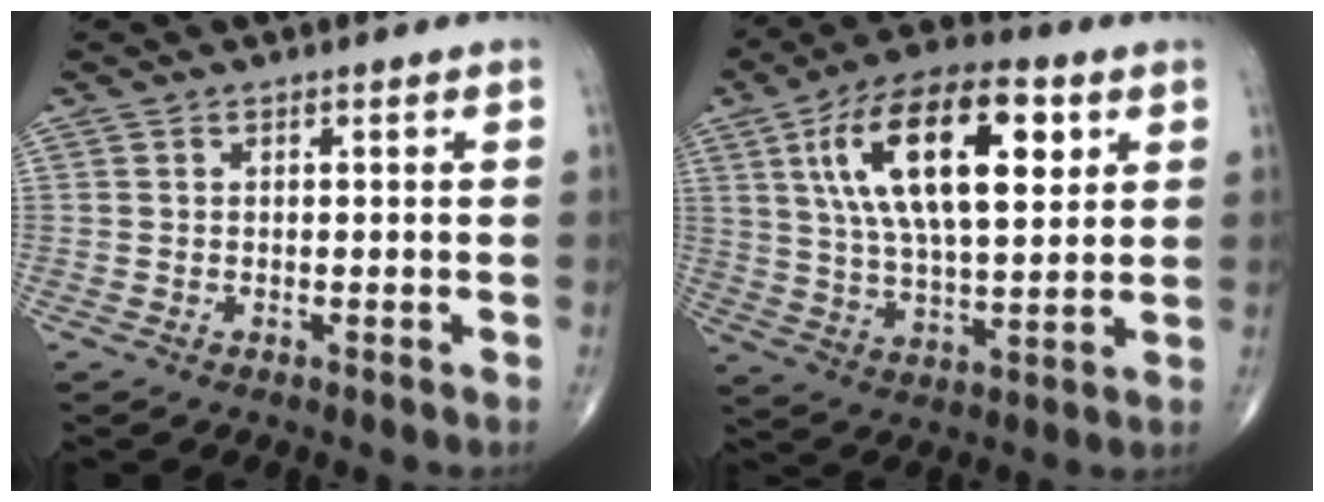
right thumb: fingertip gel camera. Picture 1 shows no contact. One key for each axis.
{"total": 21.0, "fx": 6.9, "fy": 9.1, "fz": 17.6, "tx": -0.293, "ty": -0.007, "tz": 0.115}